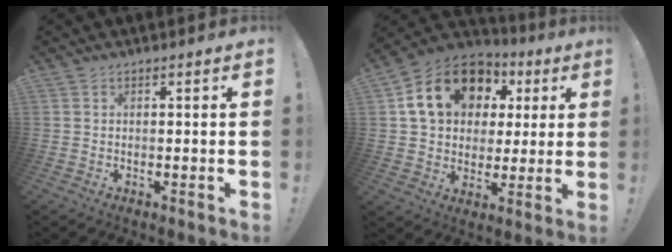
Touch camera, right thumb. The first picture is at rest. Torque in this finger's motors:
{"motor_torque": [2.17, 2.84, 1.27, 0.32, 0.09]}